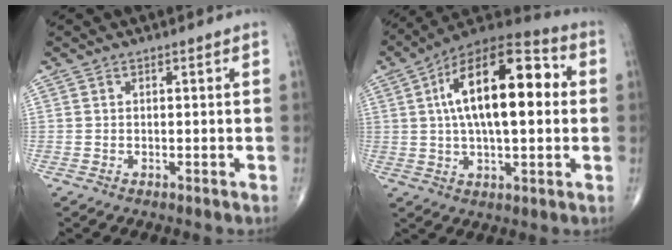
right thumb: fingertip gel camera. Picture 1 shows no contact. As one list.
[{"total": 21.1, "force": [3.3, 9.1, 18.7], "torque": [-0.291, 0.025, 0.042]}]